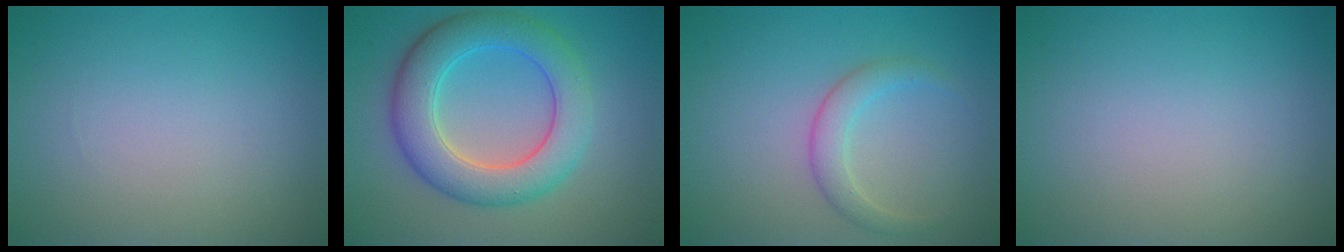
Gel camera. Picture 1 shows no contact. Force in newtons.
{"total": 7.0, "press": 7.0, "slide": 0.1}
{"total": 2.3, "press": 2.3, "slide": 0.1}
{"total": 0.0}